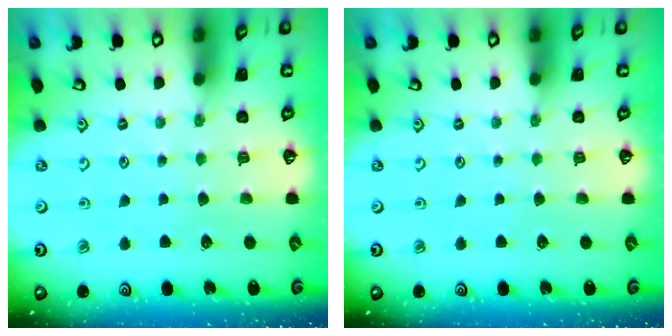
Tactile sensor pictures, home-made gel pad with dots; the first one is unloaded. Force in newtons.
{"total": 0.0}